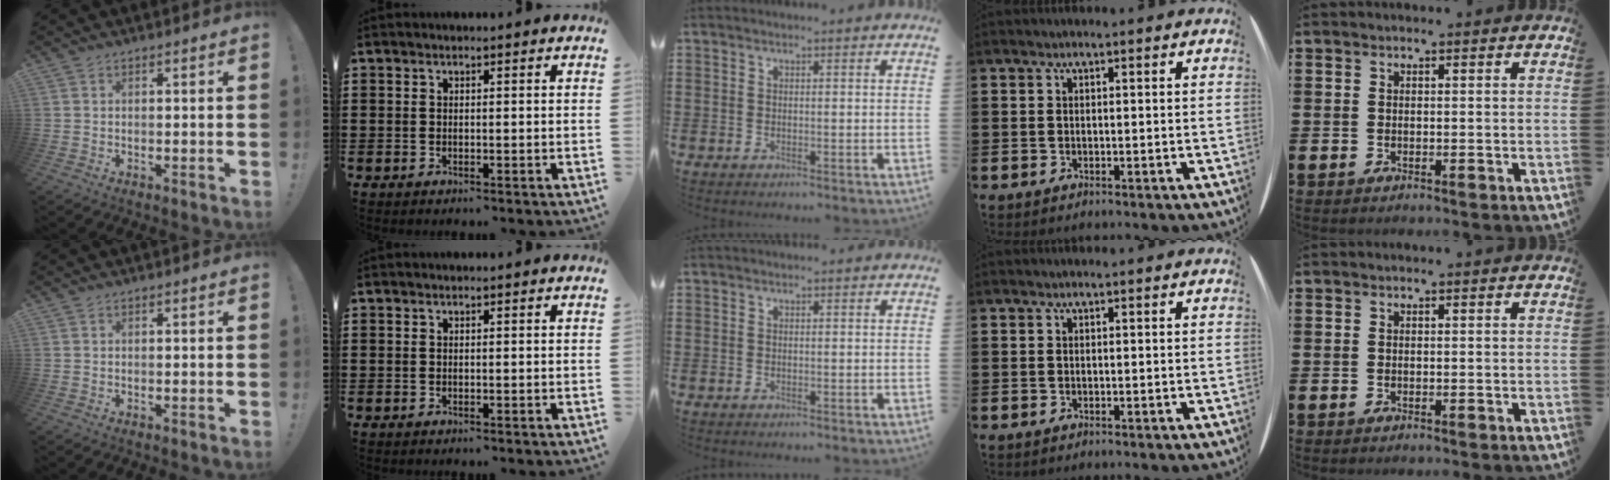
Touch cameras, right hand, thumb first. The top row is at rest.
{}